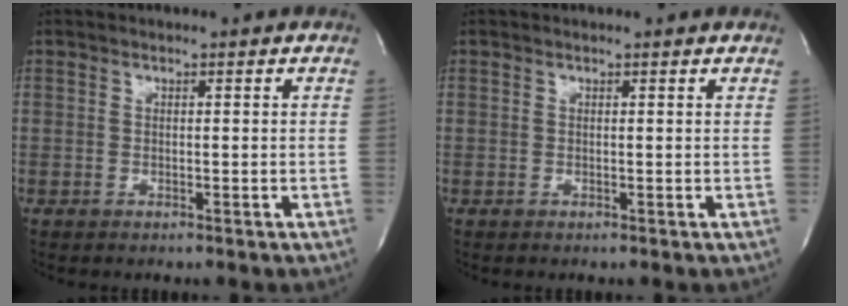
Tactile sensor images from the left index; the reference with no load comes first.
{"total": 1.0, "force": [1.0, 0.0, 0.2], "torque": [-0.013, -0.002, 0.008]}